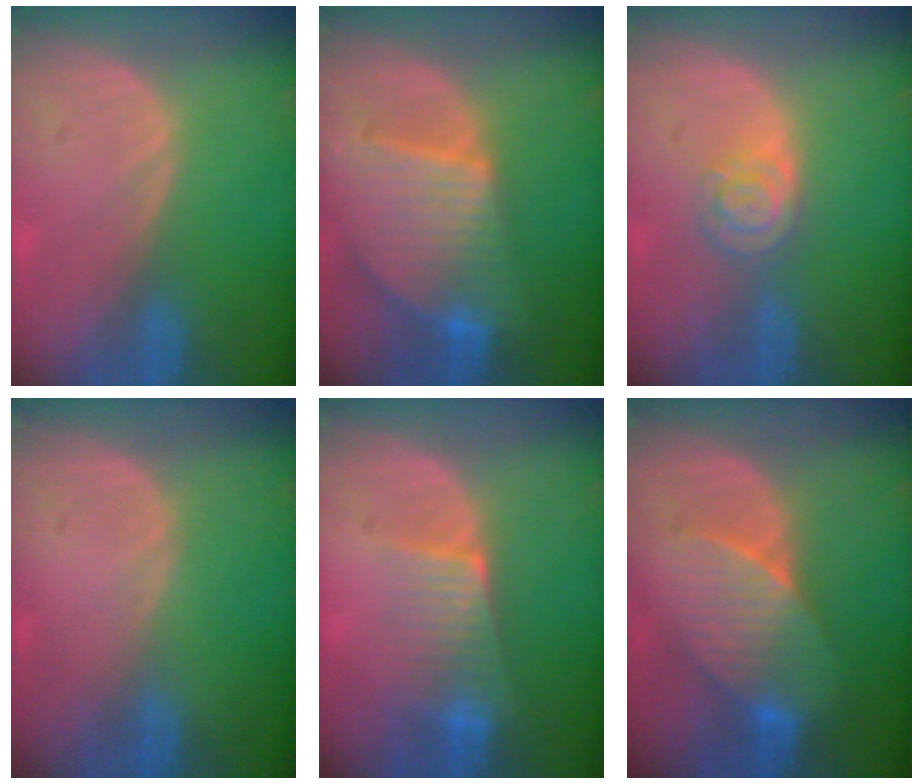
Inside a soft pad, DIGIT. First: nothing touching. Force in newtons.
{"total": 9.5, "press": 8.2, "slide": 4.8}
{"total": 4.4, "press": 3.9, "slide": 2.0}
{"total": 0.0}
{"total": 6.5, "press": 5.6, "slide": 3.3}
{"total": 7.3, "press": 7.2, "slide": 1.2}